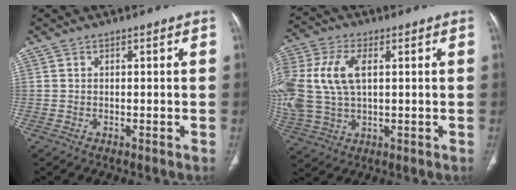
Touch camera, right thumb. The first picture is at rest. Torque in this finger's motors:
{"motor_torque": [1.45, 1.46, 1.45, 1.11, 0.78]}